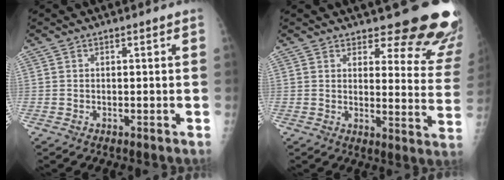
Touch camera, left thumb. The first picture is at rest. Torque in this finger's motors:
{"motor_torque": [0.07, 0.17, 0.23, -0.35, 0.11]}